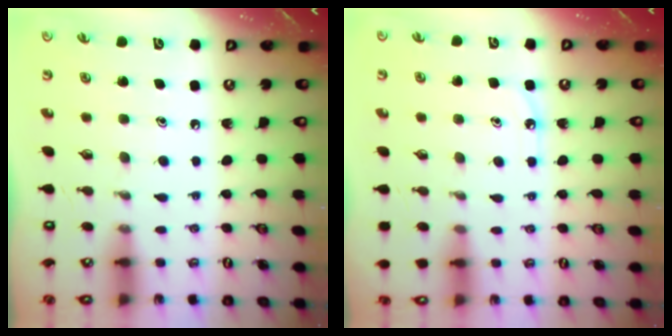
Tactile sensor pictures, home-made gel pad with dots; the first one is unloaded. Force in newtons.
{"total": 4.5, "press": 4.5, "slide": 0.4}